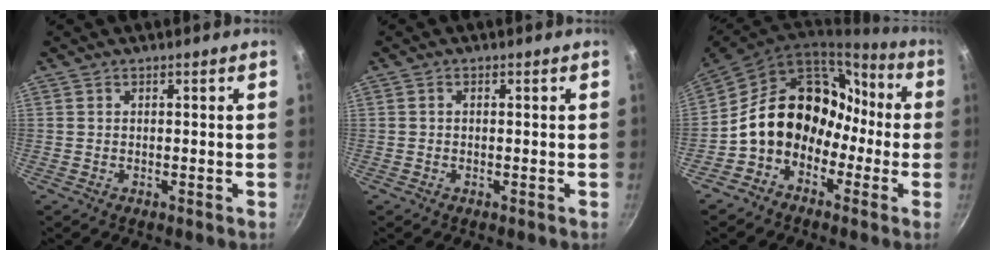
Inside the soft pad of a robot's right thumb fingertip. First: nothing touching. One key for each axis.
{"total": 0.5, "fx": 0.0, "fy": 0.4, "fz": 0.3, "tx": -0.005, "ty": 0.004, "tz": 0.001}
{"total": 18.0, "fx": -3.0, "fy": 14.5, "fz": 10.3, "tx": -0.126, "ty": 0.082, "tz": -0.051}